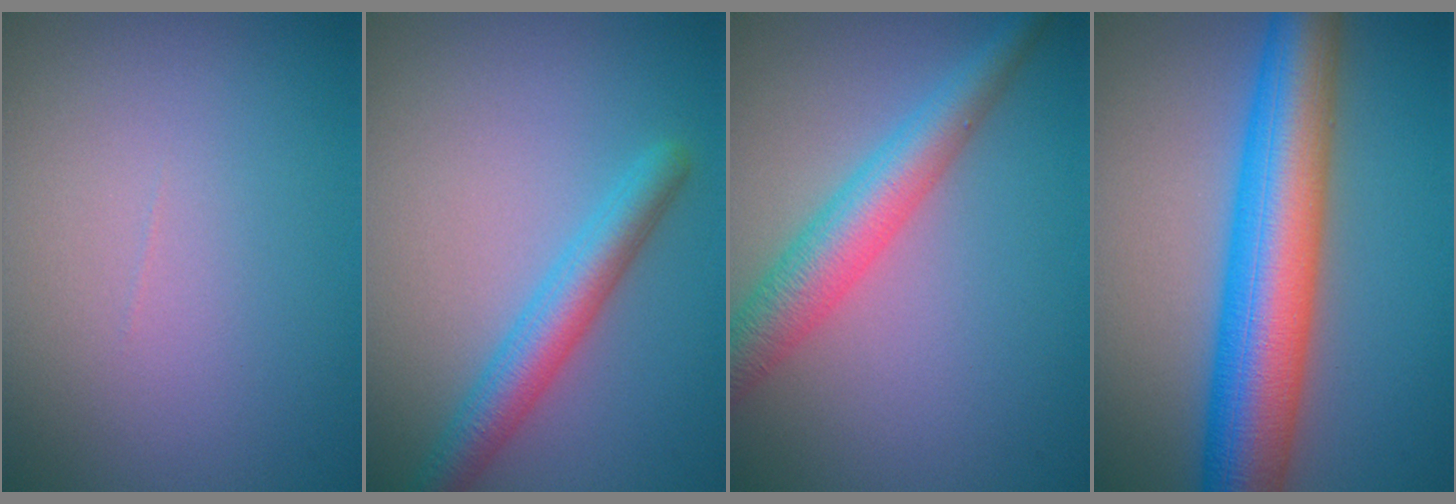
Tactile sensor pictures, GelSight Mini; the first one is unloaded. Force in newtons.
{"total": 3.7, "press": 3.7, "slide": 0.1}
{"total": 4.8, "press": 4.8, "slide": 0.1}
{"total": 10.0, "press": 10.0, "slide": 0.2}